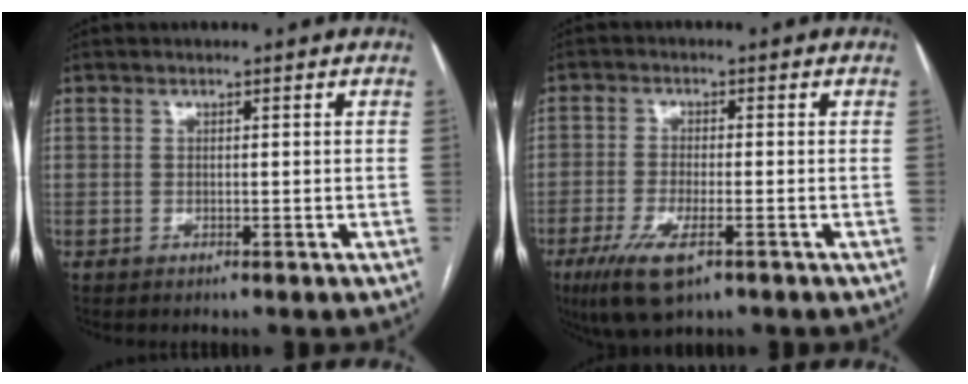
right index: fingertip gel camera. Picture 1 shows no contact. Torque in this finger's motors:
{"motor_torque": [0.79, -0.18, 0.22, 0.12]}